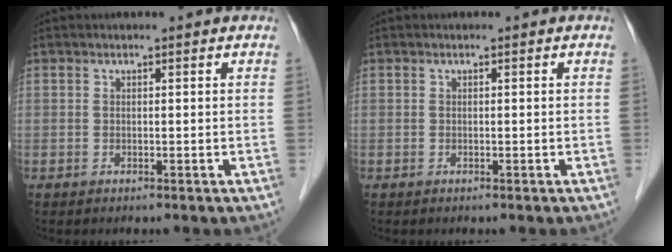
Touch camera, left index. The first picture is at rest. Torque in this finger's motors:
{"motor_torque": [-0.01, 0.01, 0.00, 0.00]}